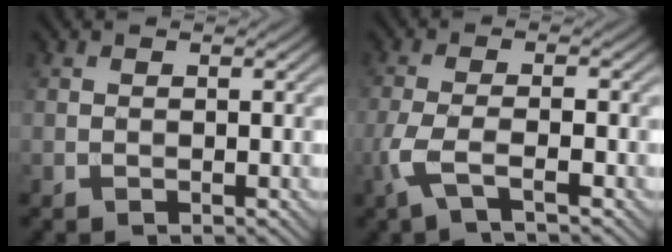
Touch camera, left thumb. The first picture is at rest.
{"total": 4.6, "force": [-2.4, 1.0, 3.7], "torque": [-0.088, -0.003, -0.060]}